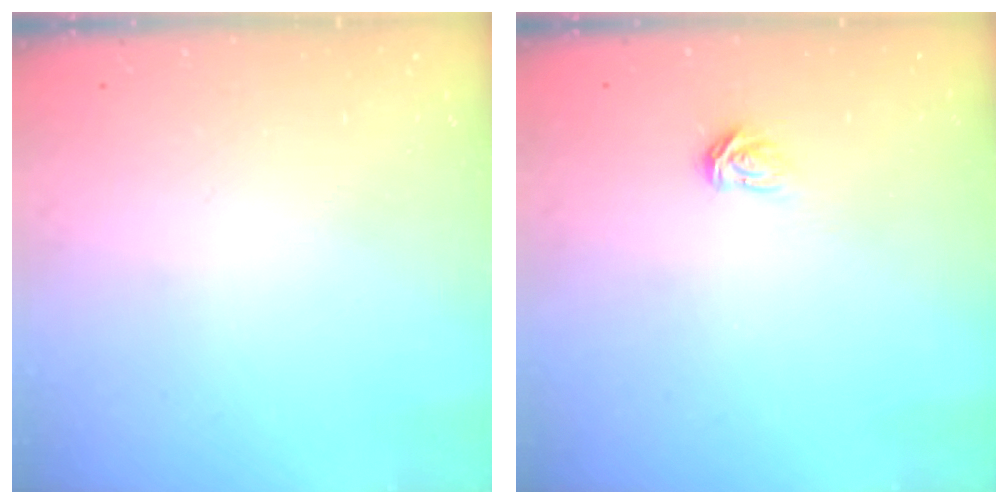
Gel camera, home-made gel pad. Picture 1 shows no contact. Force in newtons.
{"total": 3.3, "press": 3.3, "slide": 0.4}